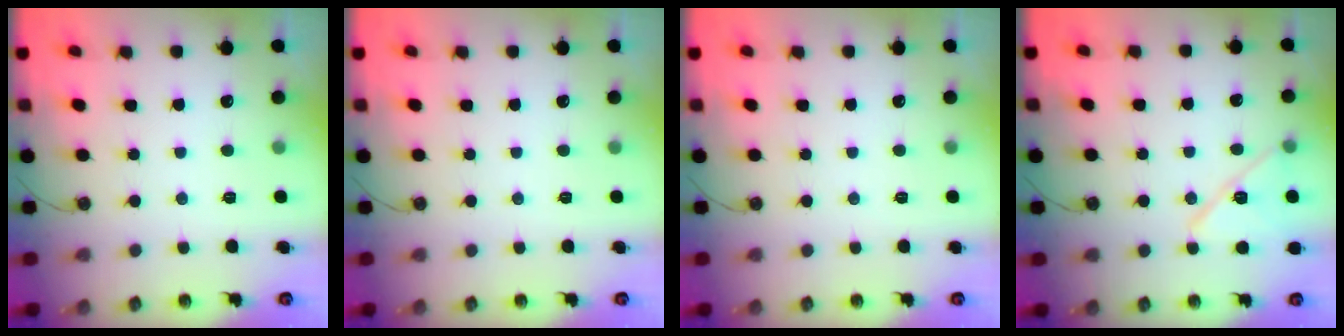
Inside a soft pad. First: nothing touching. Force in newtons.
{"total": 0.0}
{"total": 0.0}
{"total": 12.4, "press": 9.5, "slide": 8.1}